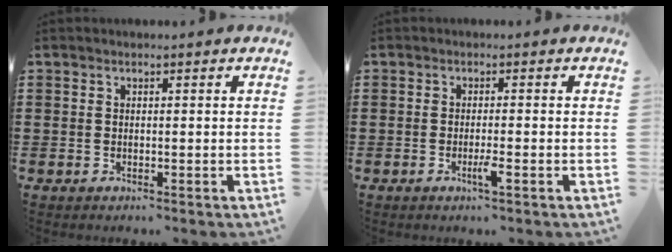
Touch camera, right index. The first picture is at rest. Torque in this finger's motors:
{"motor_torque": [0.62, -0.35, 0.06, 0.05]}